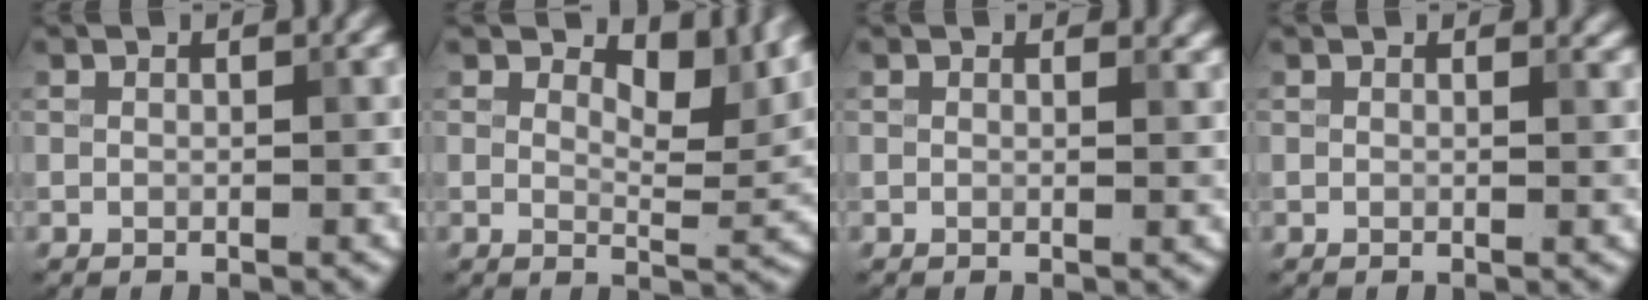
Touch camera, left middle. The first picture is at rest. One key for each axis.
{"total": 6.7, "fx": 4.3, "fy": 2.7, "fz": 4.3, "tx": -0.054, "ty": -0.004, "tz": 0.061}
{"total": 0.9, "fx": 0.7, "fy": 0.4, "fz": 0.4, "tx": -0.002, "ty": -0.003, "tz": 0.011}
{"total": 0.6, "fx": 0.5, "fy": 0.3, "fz": 0.3, "tx": -0.003, "ty": -0.003, "tz": 0.008}